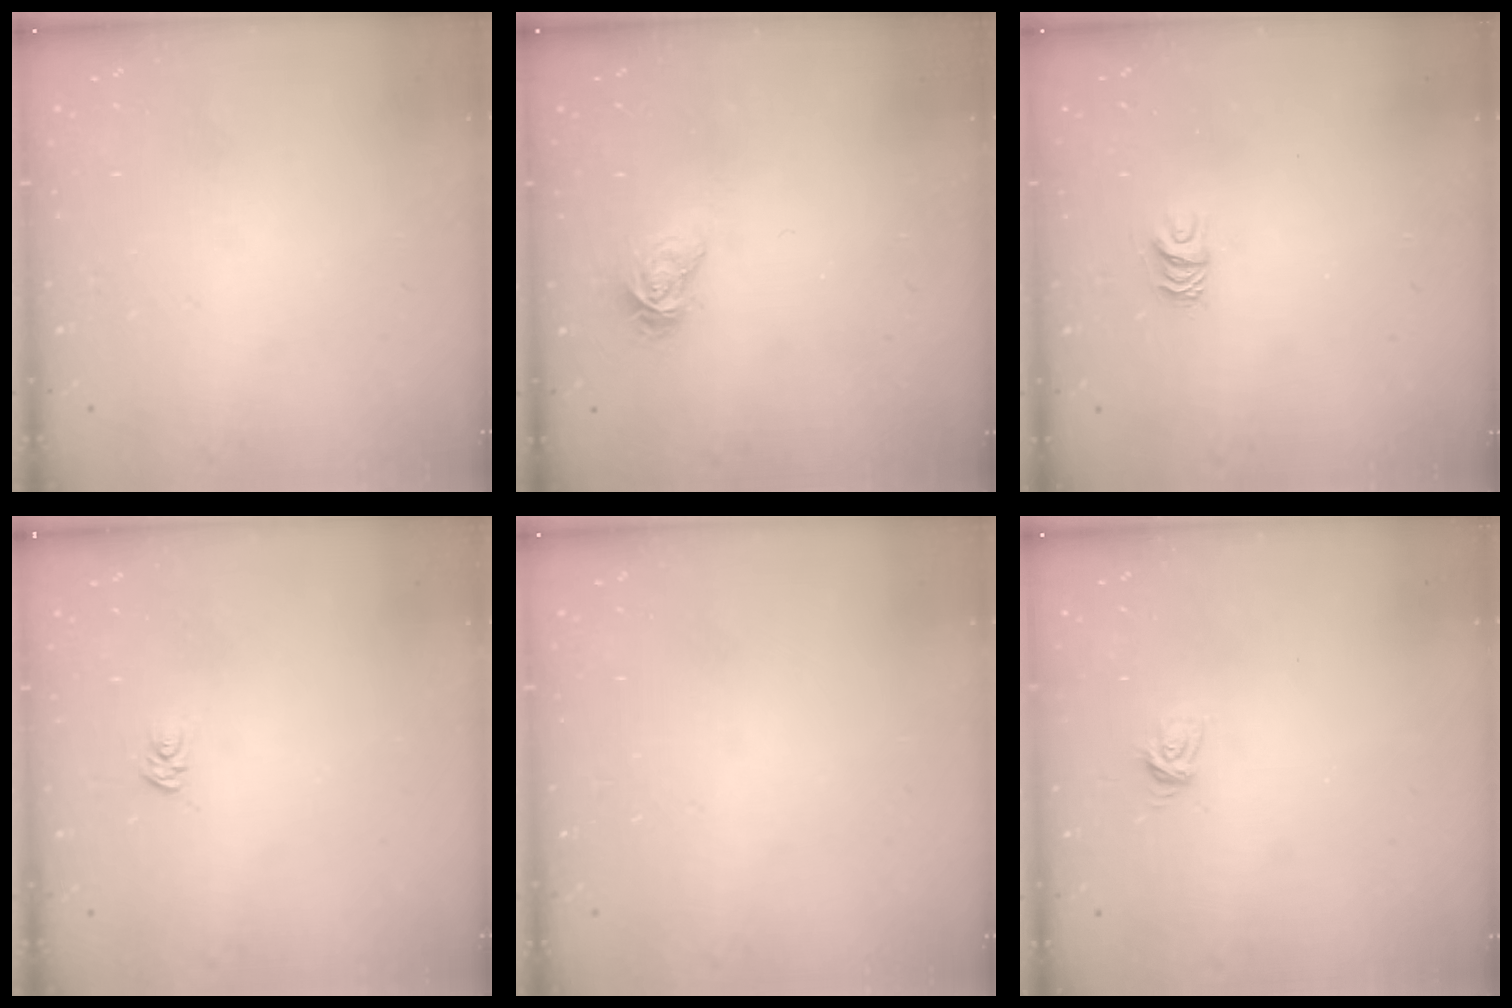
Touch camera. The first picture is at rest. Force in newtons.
{"total": 6.0, "press": 6.0, "slide": 0.4}
{"total": 5.2, "press": 5.2, "slide": 0.5}
{"total": 2.5, "press": 2.5, "slide": 0.1}
{"total": 0.0}
{"total": 4.5, "press": 4.5, "slide": 0.2}